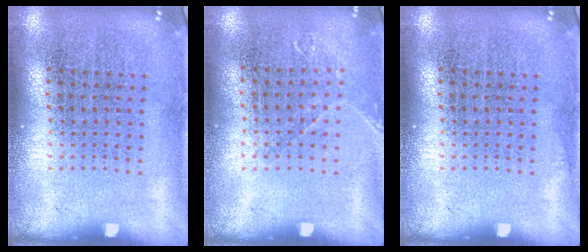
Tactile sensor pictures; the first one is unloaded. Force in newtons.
{"total": 0.8, "press": 0.8, "slide": 0.1}
{"total": 0.0}